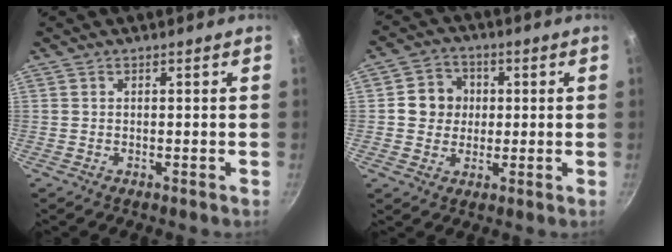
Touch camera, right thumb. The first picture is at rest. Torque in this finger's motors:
{"motor_torque": [0.90, 1.34, 0.19, -0.44, 0.04]}